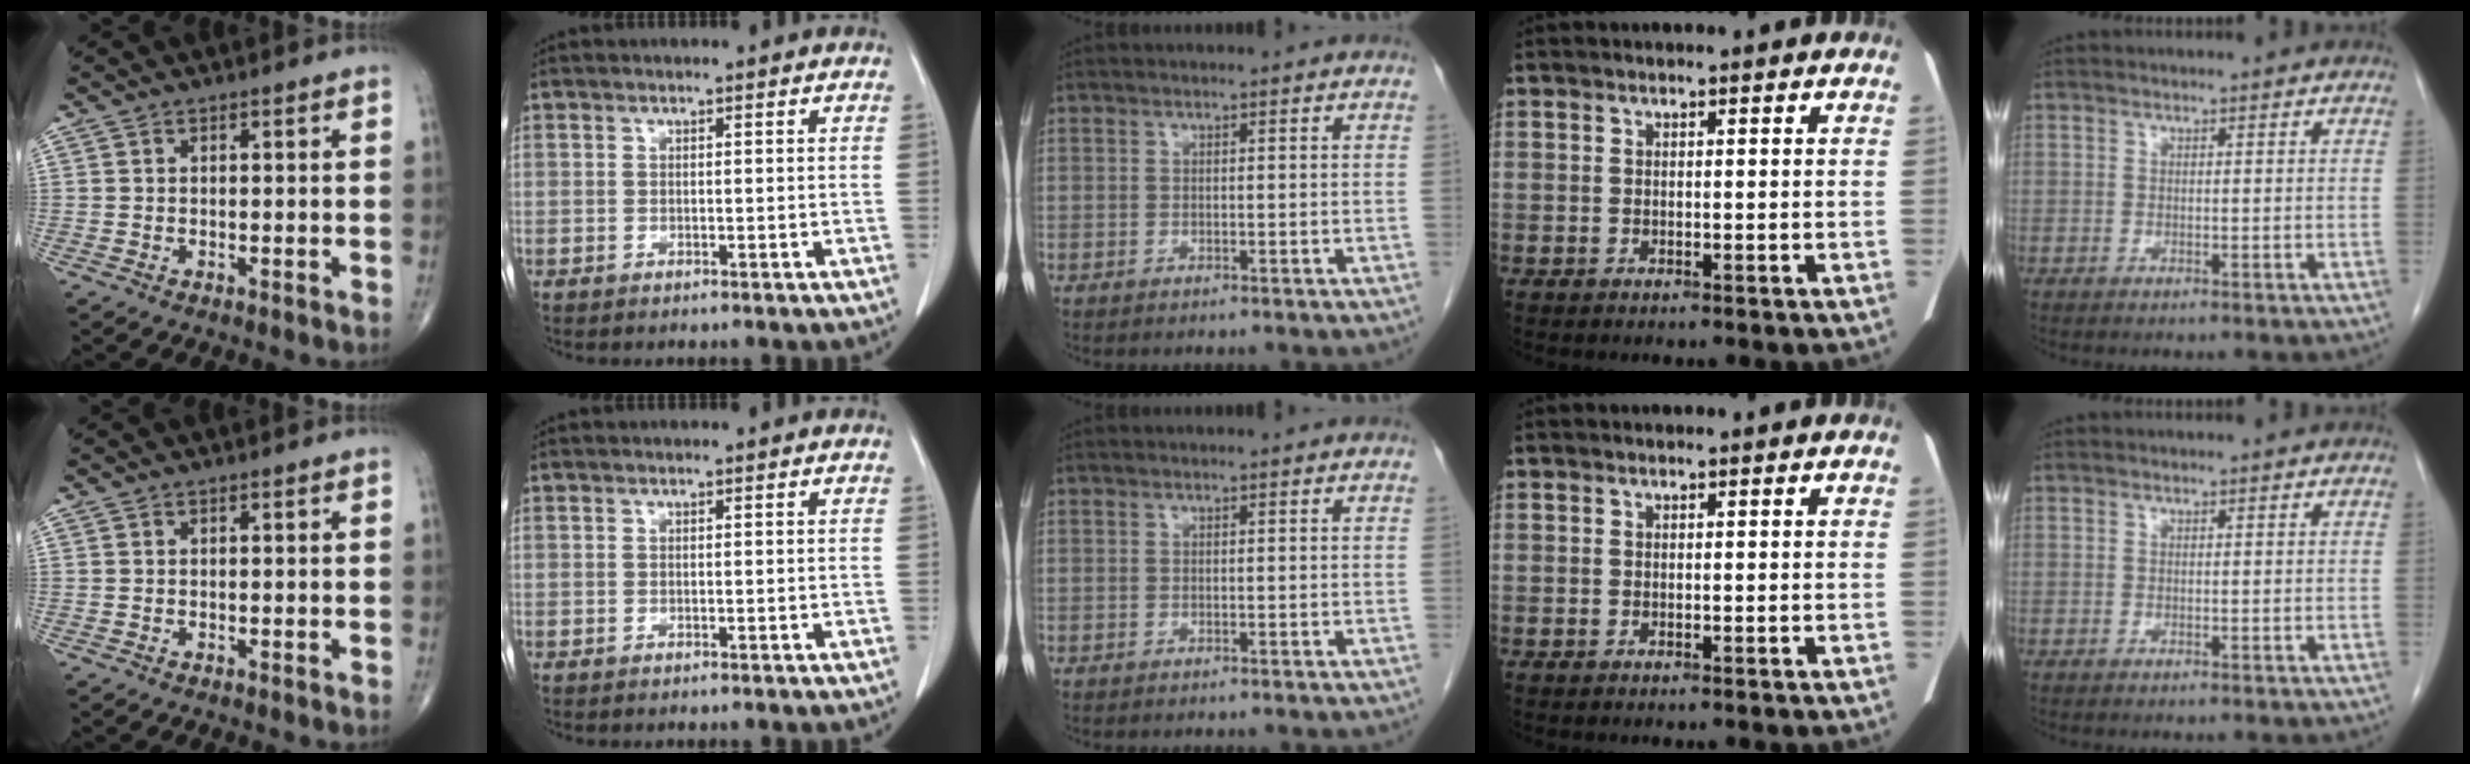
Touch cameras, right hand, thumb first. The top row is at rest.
{}